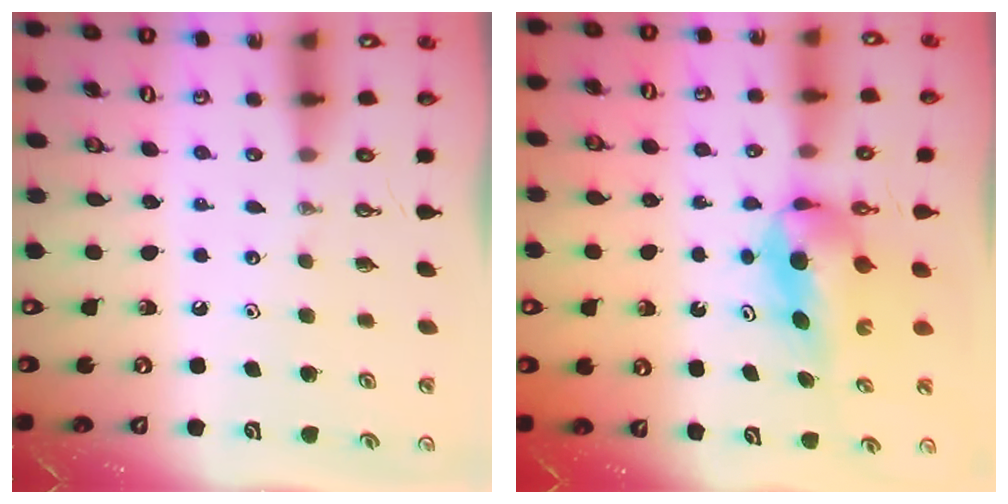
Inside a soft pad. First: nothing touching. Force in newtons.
{"total": 5.3, "press": 4.9, "slide": 2.0}